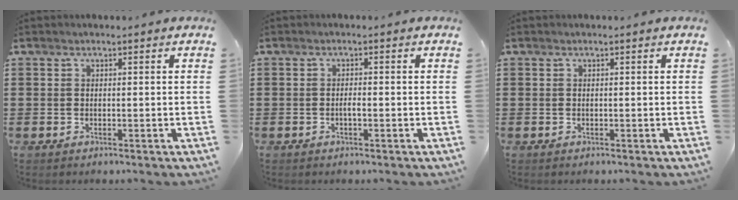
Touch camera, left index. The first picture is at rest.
{"total": 1.1, "force": [-0.3, 0.2, 1.0], "torque": [-0.020, -0.001, -0.006]}
{"total": 0.0}